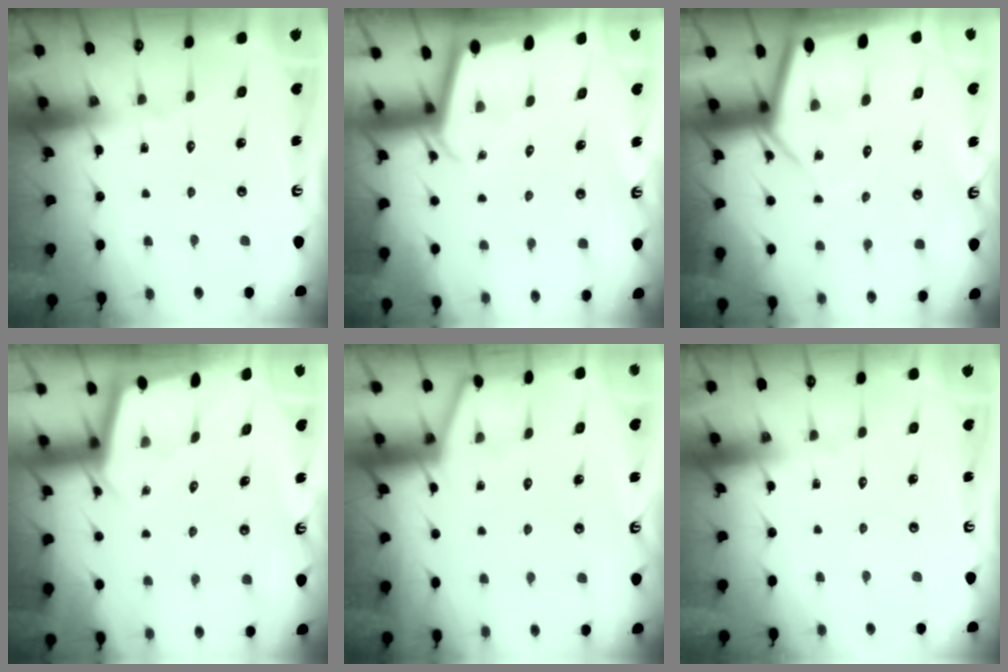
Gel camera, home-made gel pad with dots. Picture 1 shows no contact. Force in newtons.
{"total": 2.1, "press": 2.1, "slide": 0.1}
{"total": 8.8, "press": 8.8, "slide": 0.8}
{"total": 1.8, "press": 1.8, "slide": 0.1}
{"total": 2.6, "press": 2.6, "slide": 0.4}
{"total": 0.0}